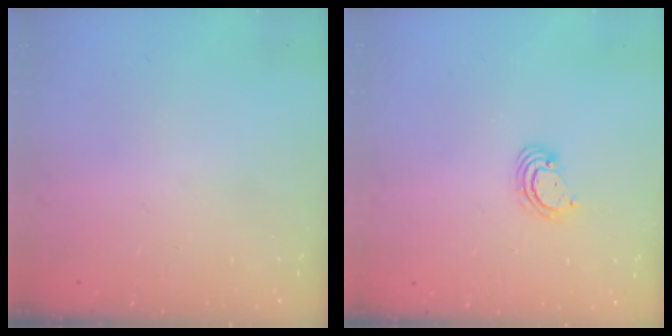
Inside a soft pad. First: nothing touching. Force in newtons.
{"total": 2.8, "press": 2.8, "slide": 0.3}